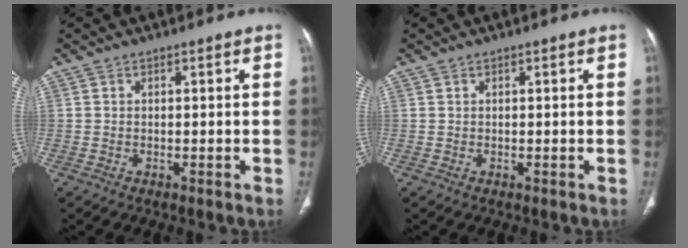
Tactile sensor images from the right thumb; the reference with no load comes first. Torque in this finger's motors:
{"motor_torque": [0.06, 0.06, 0.02, -0.02, 0.01]}